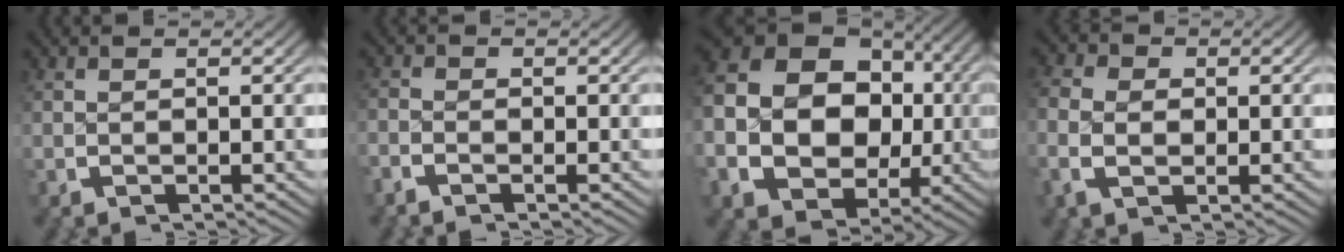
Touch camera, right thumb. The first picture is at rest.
{"total": 1.2, "force": [-1.0, 0.5, 0.5], "torque": [-0.006, 0.001, -0.025]}
{"total": 17.4, "force": [0.2, 13.4, 11.1], "torque": [-0.247, -0.047, 0.017]}
{"total": 3.2, "force": [-0.1, 2.3, 2.3], "torque": [-0.055, -0.008, 0.002]}